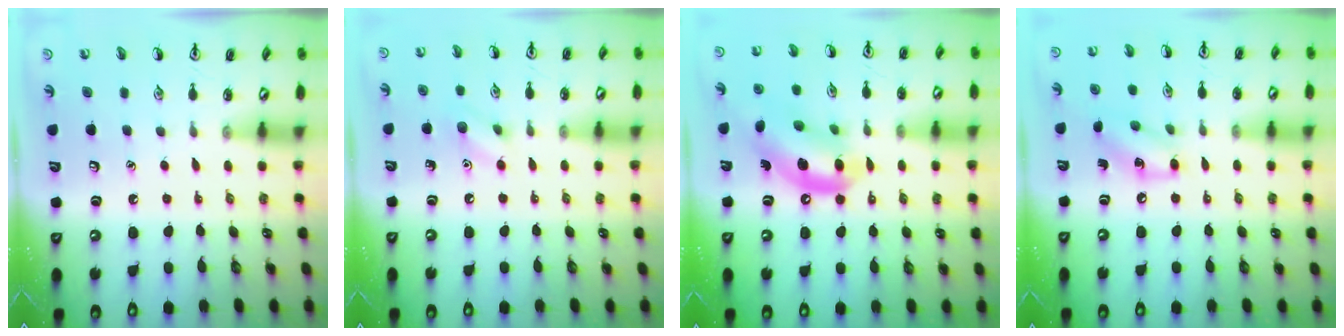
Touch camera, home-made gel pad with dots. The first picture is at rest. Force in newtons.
{"total": 6.6, "press": 6.6, "slide": 0.9}
{"total": 13.4, "press": 12.7, "slide": 4.0}
{"total": 9.1, "press": 9.1, "slide": 0.8}